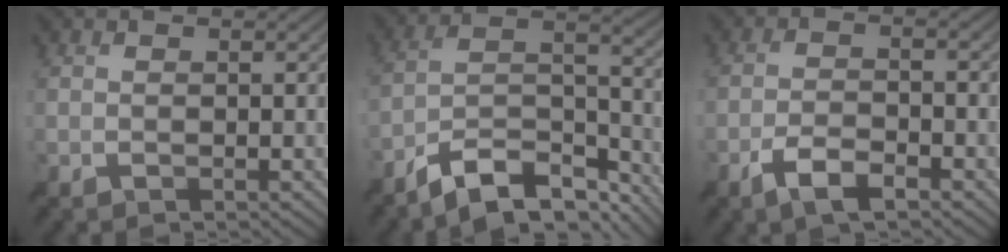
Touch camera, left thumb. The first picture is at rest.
{"total": 12.0, "force": [-9.6, 3.2, 6.4], "torque": [-0.113, 0.005, -0.180]}
{"total": 4.6, "force": [-3.1, 1.3, 3.1], "torque": [-0.064, -0.003, -0.061]}